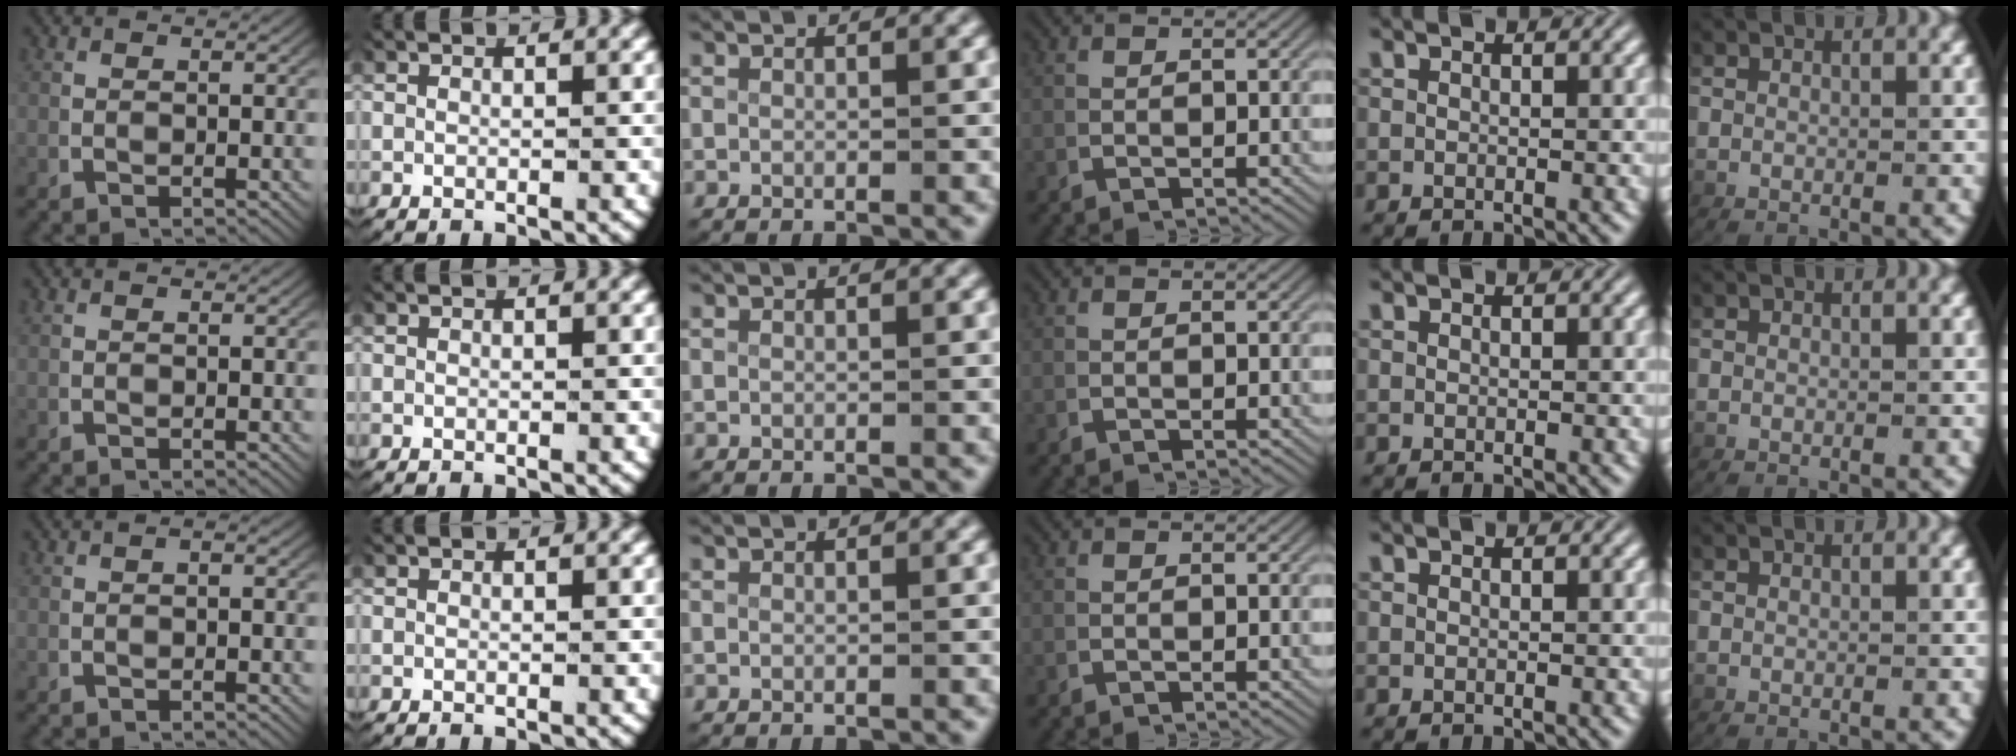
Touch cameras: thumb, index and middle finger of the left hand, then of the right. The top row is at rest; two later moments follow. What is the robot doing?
{"motion": "lift_and_place", "object": "paper"}